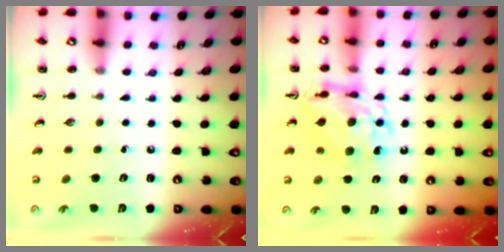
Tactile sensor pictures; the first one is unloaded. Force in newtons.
{"total": 12.0, "press": 12.0, "slide": 1.0}